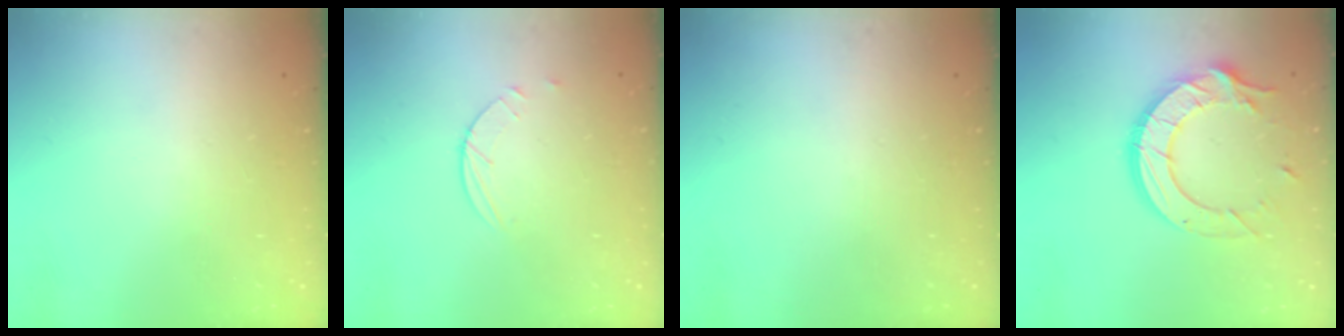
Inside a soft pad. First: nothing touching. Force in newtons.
{"total": 2.5, "press": 2.4, "slide": 0.3}
{"total": 0.0}
{"total": 15.2, "press": 15.2, "slide": 1.3}